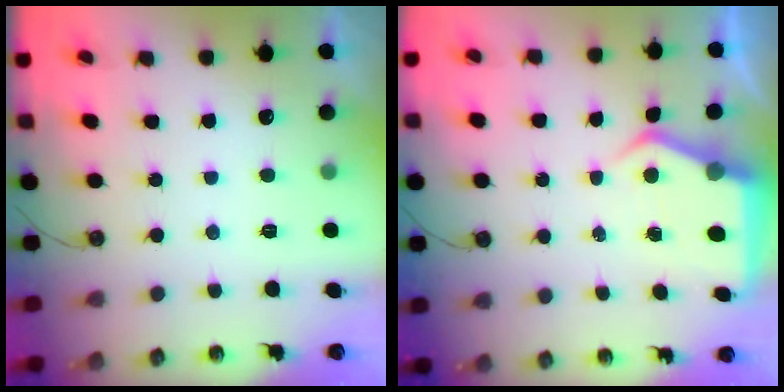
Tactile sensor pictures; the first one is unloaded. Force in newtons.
{"total": 6.0, "press": 5.9, "slide": 0.7}